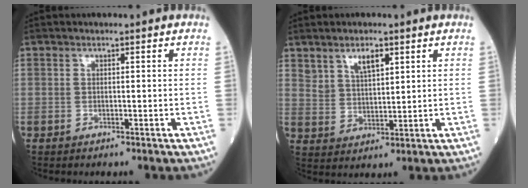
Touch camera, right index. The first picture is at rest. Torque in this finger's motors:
{"motor_torque": [0.04, 0.08, 0.05, 0.05]}